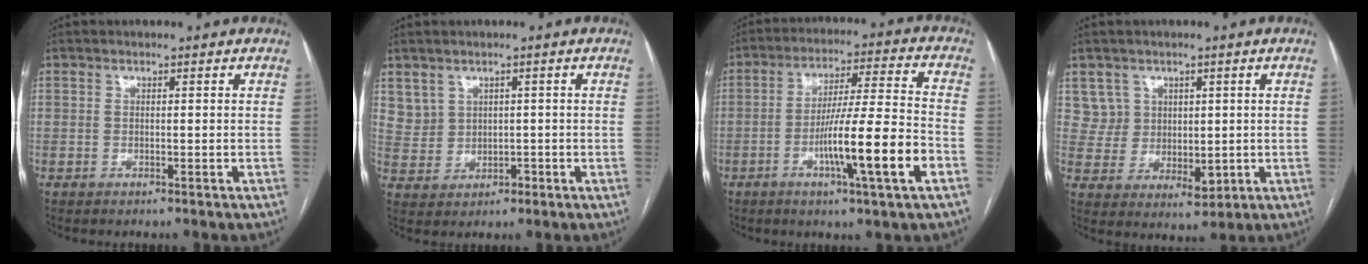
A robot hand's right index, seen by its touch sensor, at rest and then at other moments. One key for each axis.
{"total": 3.9, "fx": 1.1, "fy": 3.7, "fz": 0.8, "tx": -0.013, "ty": 0.010, "tz": 0.034}
{"total": 13.7, "fx": -4.9, "fy": -0.5, "fz": 12.8, "tx": -0.218, "ty": -0.003, "tz": -0.082}
{"total": 6.5, "fx": 2.8, "fy": 5.8, "fz": 1.0, "tx": -0.022, "ty": 0.013, "tz": 0.070}